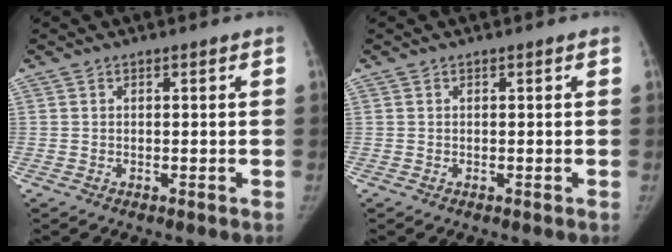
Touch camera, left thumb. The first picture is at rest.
{"total": 0.0}